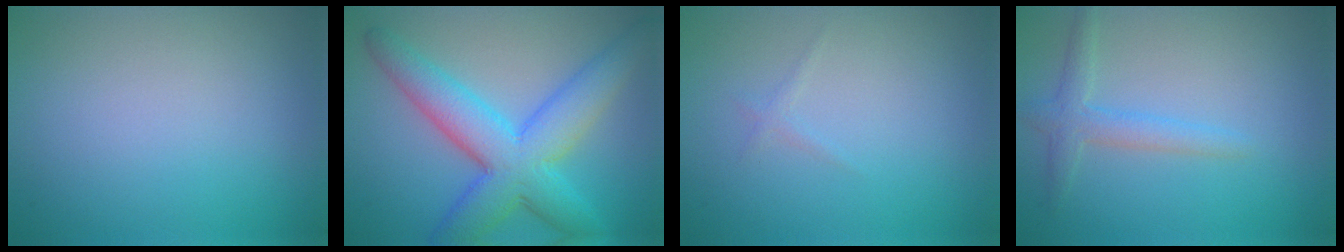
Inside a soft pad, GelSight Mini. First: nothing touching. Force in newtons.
{"total": 7.9, "press": 7.9, "slide": 0.1}
{"total": 0.6, "press": 0.6, "slide": 0.0}
{"total": 2.2, "press": 2.2, "slide": 0.1}